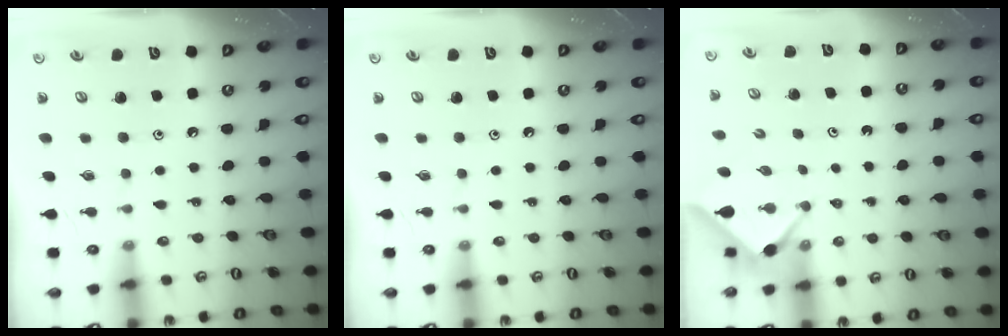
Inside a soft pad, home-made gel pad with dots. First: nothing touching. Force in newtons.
{"total": 0.0}
{"total": 2.9, "press": 2.9, "slide": 0.4}